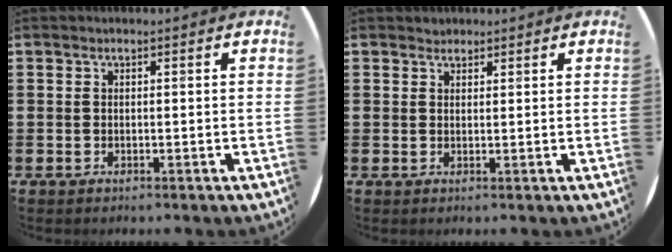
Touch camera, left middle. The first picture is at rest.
{"total": 1.0, "force": [1.0, 0.3, -0.1], "torque": [0.009, -0.001, 0.017]}